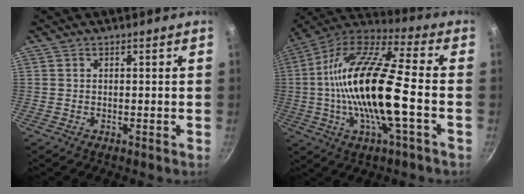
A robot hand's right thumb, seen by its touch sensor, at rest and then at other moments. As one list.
[{"total": 22.1, "force": [-2.4, 6.1, 21.1], "torque": [-0.396, 0.029, -0.061]}]